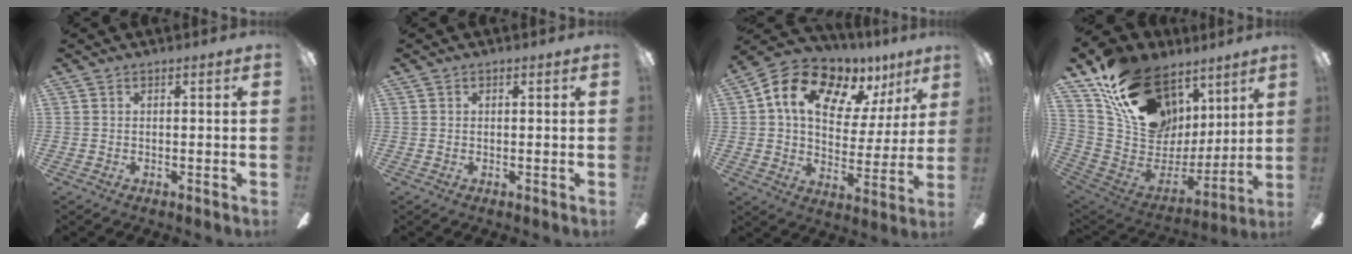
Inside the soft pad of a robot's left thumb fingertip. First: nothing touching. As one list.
[{"total": 0.7, "force": [0.0, 0.7, 0.3], "torque": [-0.005, 0.003, 0.000]}, {"total": 14.6, "force": [9.4, 8.5, 7.2], "torque": [-0.136, -0.054, 0.167]}, {"total": 21.4, "force": [12.3, 14.3, 10.1], "torque": [-0.180, -0.067, 0.239]}]